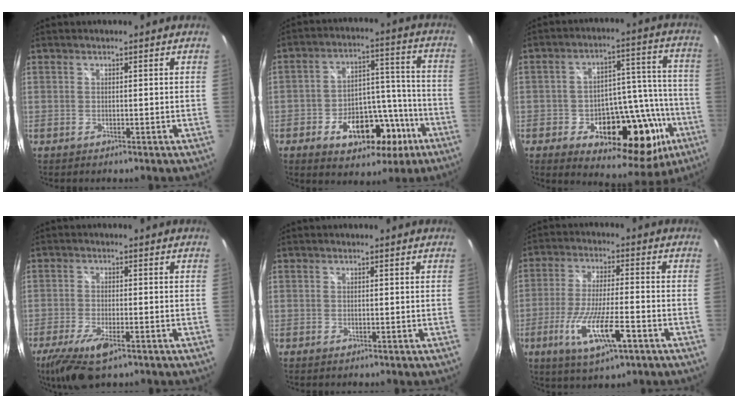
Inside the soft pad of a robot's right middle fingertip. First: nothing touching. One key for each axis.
{"total": 15.5, "fx": -7.7, "fy": 9.6, "fz": 9.3, "tx": -0.158, "ty": 0.043, "tz": -0.097}
{"total": 22.2, "fx": -9.0, "fy": 13.0, "fz": 15.6, "tx": -0.235, "ty": 0.020, "tz": -0.108}
{"total": 8.9, "fx": -5.5, "fy": 2.7, "fz": 6.5, "tx": -0.153, "ty": -0.032, "tz": -0.101}
{"total": 0.0}
{"total": 12.9, "fx": -5.7, "fy": 2.8, "fz": 11.2, "tx": -0.225, "ty": -0.024, "tz": -0.099}